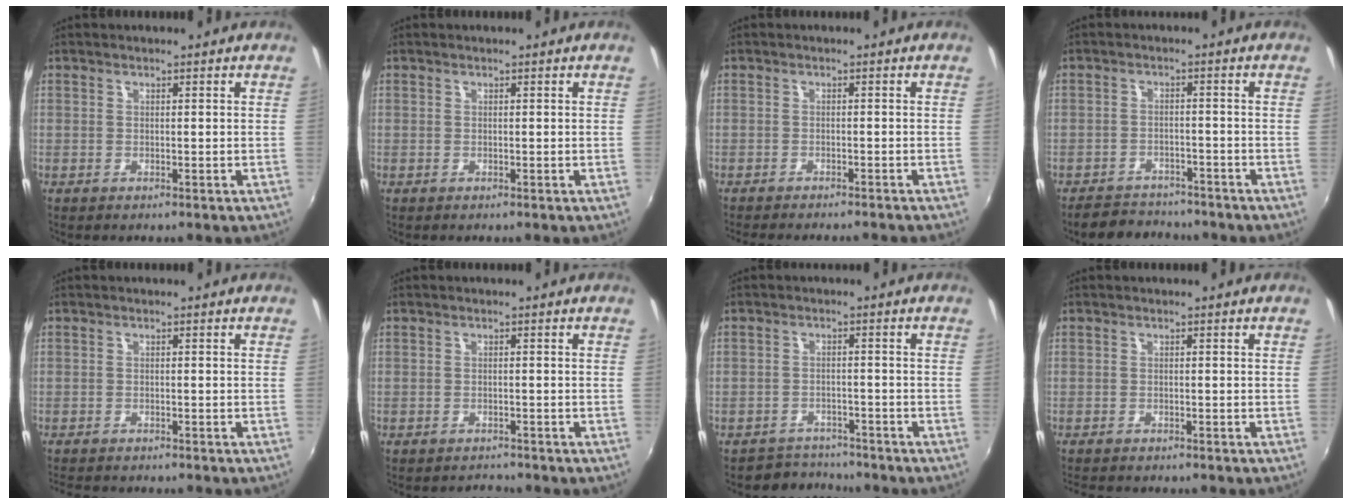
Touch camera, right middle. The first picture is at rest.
{"total": 0.0}
{"total": 6.6, "force": [-6.0, 0.6, 2.7], "torque": [-0.061, -0.016, -0.088]}
{"total": 7.4, "force": [-6.6, 3.1, 1.4], "torque": [-0.048, 0.011, -0.096]}
{"total": 4.0, "force": [-3.7, 0.8, 1.4], "torque": [-0.035, -0.018, -0.062]}
{"total": 1.7, "force": [-1.6, 0.5, -0.2], "torque": [-0.001, -0.003, -0.026]}
{"total": 4.3, "force": [-3.9, 1.7, -0.8], "torque": [0.001, 0.012, -0.067]}
{"total": 3.6, "force": [-3.3, 0.7, 1.2], "torque": [-0.030, -0.019, -0.055]}